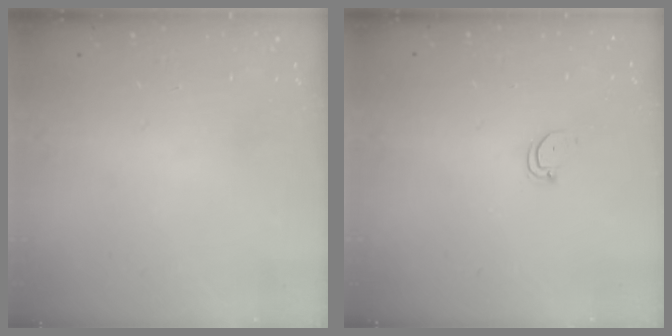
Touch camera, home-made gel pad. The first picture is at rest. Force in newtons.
{"total": 2.4, "press": 2.4, "slide": 0.2}